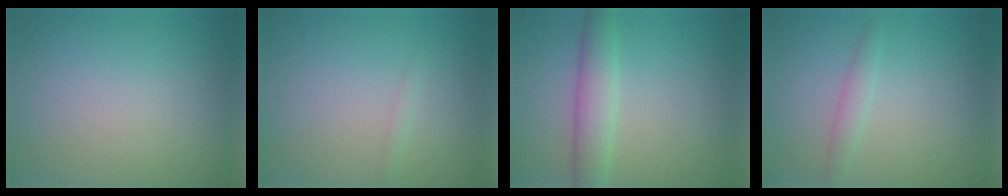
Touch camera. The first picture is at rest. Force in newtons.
{"total": 0.6, "press": 0.6, "slide": 0.0}
{"total": 3.7, "press": 3.7, "slide": 0.2}
{"total": 1.5, "press": 1.5, "slide": 0.0}